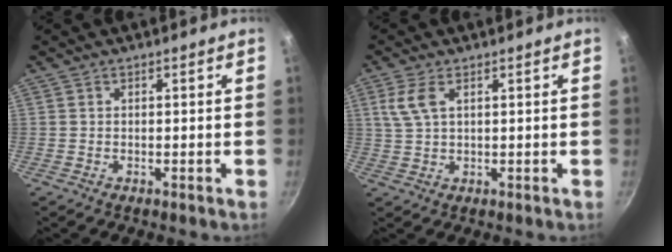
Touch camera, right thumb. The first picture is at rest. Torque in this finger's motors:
{"motor_torque": [-0.42, 0.51, -0.18, 0.02, 0.03]}